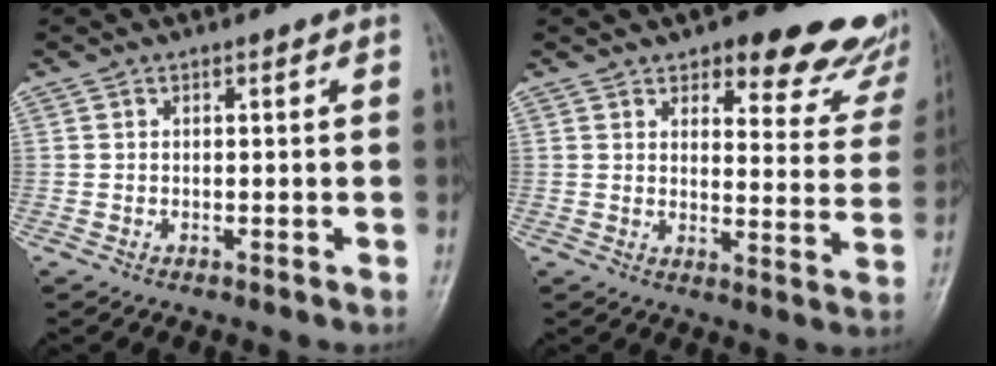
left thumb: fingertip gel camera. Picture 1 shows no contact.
{"total": 17.5, "force": [12.9, 6.9, 9.6], "torque": [-0.057, -0.074, 0.142]}